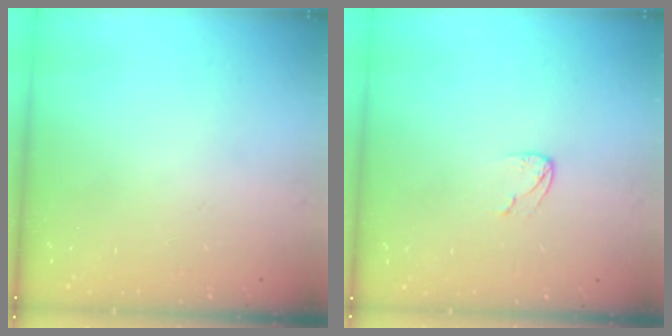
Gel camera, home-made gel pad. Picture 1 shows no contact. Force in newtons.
{"total": 3.8, "press": 3.8, "slide": 0.4}